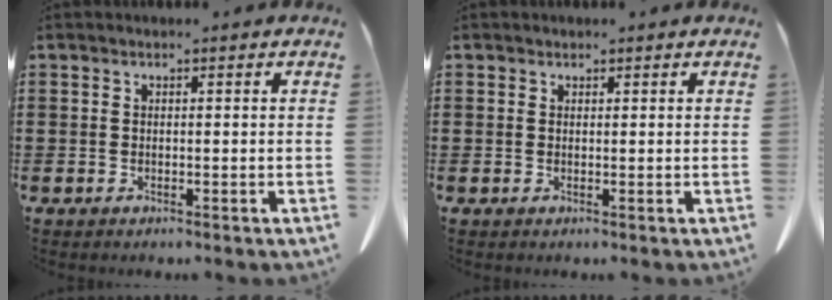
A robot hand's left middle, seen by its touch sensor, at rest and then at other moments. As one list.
[{"total": 0.6, "force": [0.5, 0.4, 0.1], "torque": [-0.003, 0.000, 0.011]}]